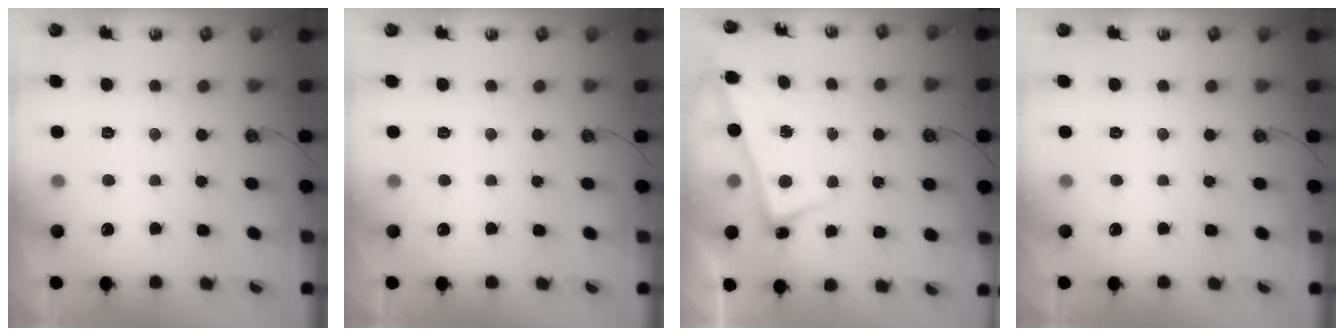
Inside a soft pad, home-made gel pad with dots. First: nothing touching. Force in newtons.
{"total": 0.0}
{"total": 2.8, "press": 2.7, "slide": 0.5}
{"total": 0.0}